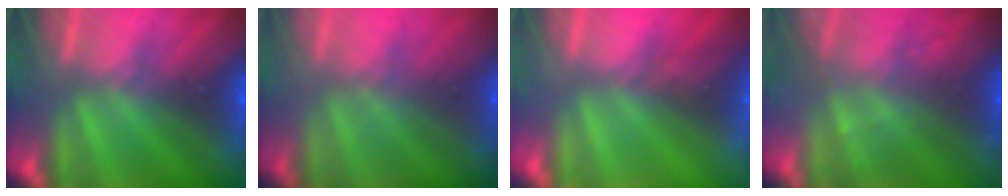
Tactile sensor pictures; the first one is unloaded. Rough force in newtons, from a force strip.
{"total": 1.3}
{"total": 2.6}
{"total": 2.3}